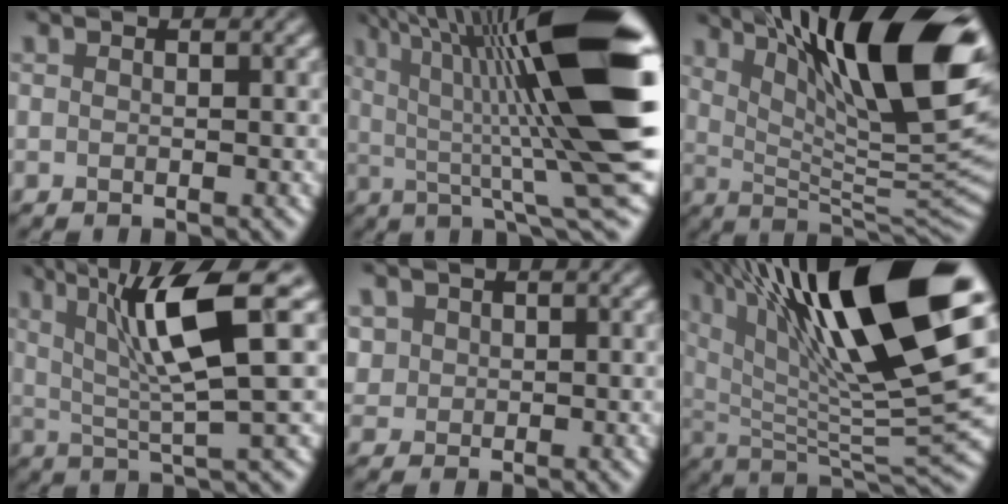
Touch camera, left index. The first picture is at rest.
{"total": 17.5, "force": [3.4, 3.1, 16.9], "torque": [-0.237, 0.015, 0.061]}
{"total": 17.7, "force": [8.2, 4.9, 14.9], "torque": [-0.214, 0.012, 0.137]}
{"total": 9.9, "force": [3.0, 2.0, 9.3], "torque": [-0.145, 0.006, 0.050]}
{"total": 1.3, "force": [0.4, 1.2, 0.2], "torque": [-0.007, -0.004, 0.010]}
{"total": 18.0, "force": [8.2, 4.7, 15.3], "torque": [-0.265, 0.013, 0.146]}